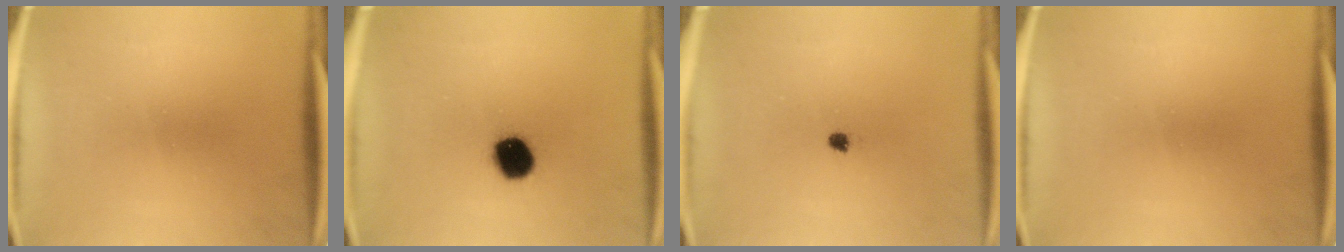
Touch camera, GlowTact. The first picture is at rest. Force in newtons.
{"total": 9.7}
{"total": 1.3}
{"total": 0.0}